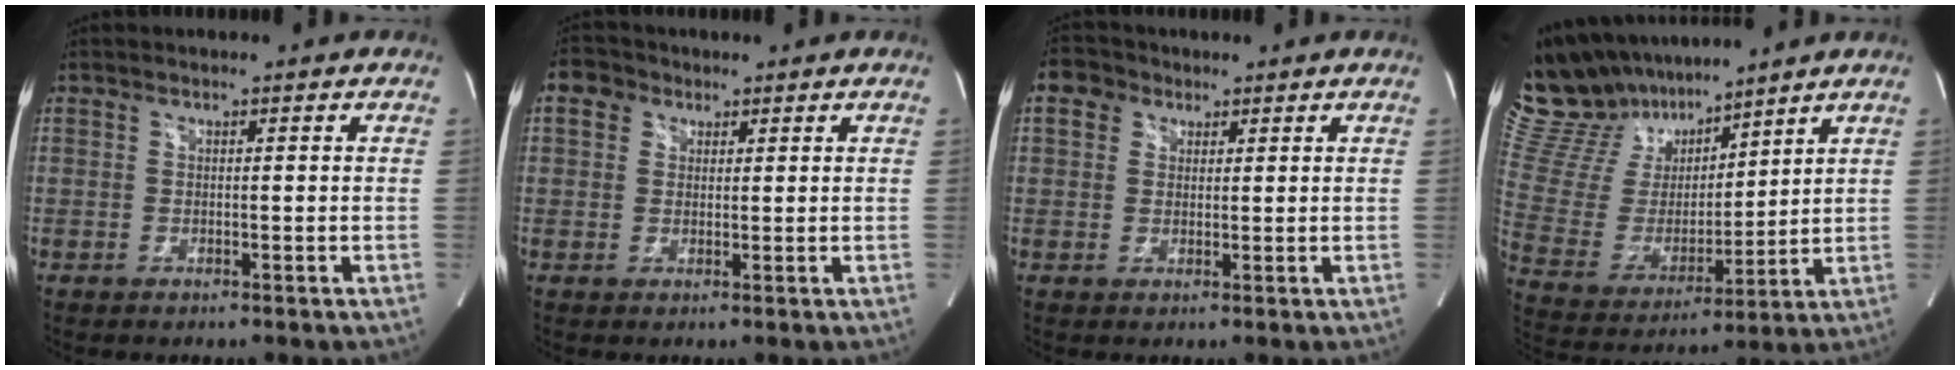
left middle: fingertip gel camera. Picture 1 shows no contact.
{"total": 3.6, "force": [1.7, 3.0, 1.0], "torque": [-0.024, 0.015, 0.032]}
{"total": 3.9, "force": [1.9, 3.2, 1.1], "torque": [-0.028, 0.018, 0.037]}
{"total": 18.5, "force": [15.9, 7.0, 6.6], "torque": [-0.137, 0.034, 0.307]}